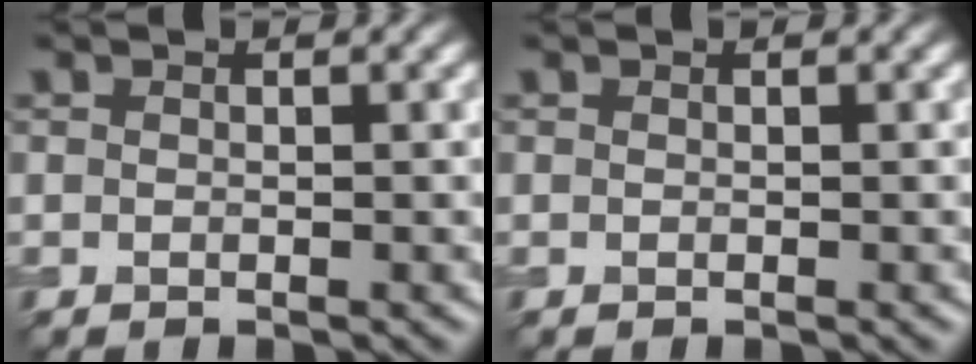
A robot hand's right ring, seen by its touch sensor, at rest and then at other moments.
{"total": 0.0}